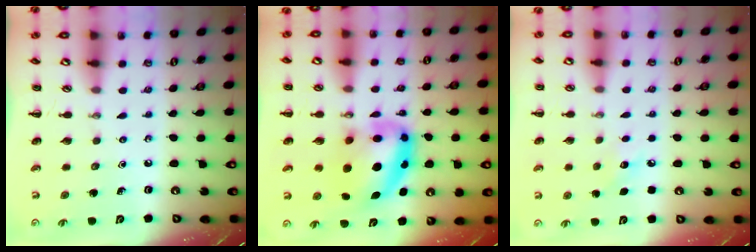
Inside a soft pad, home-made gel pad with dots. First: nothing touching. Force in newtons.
{"total": 11.7, "press": 11.3, "slide": 2.8}
{"total": 6.7, "press": 6.5, "slide": 1.7}